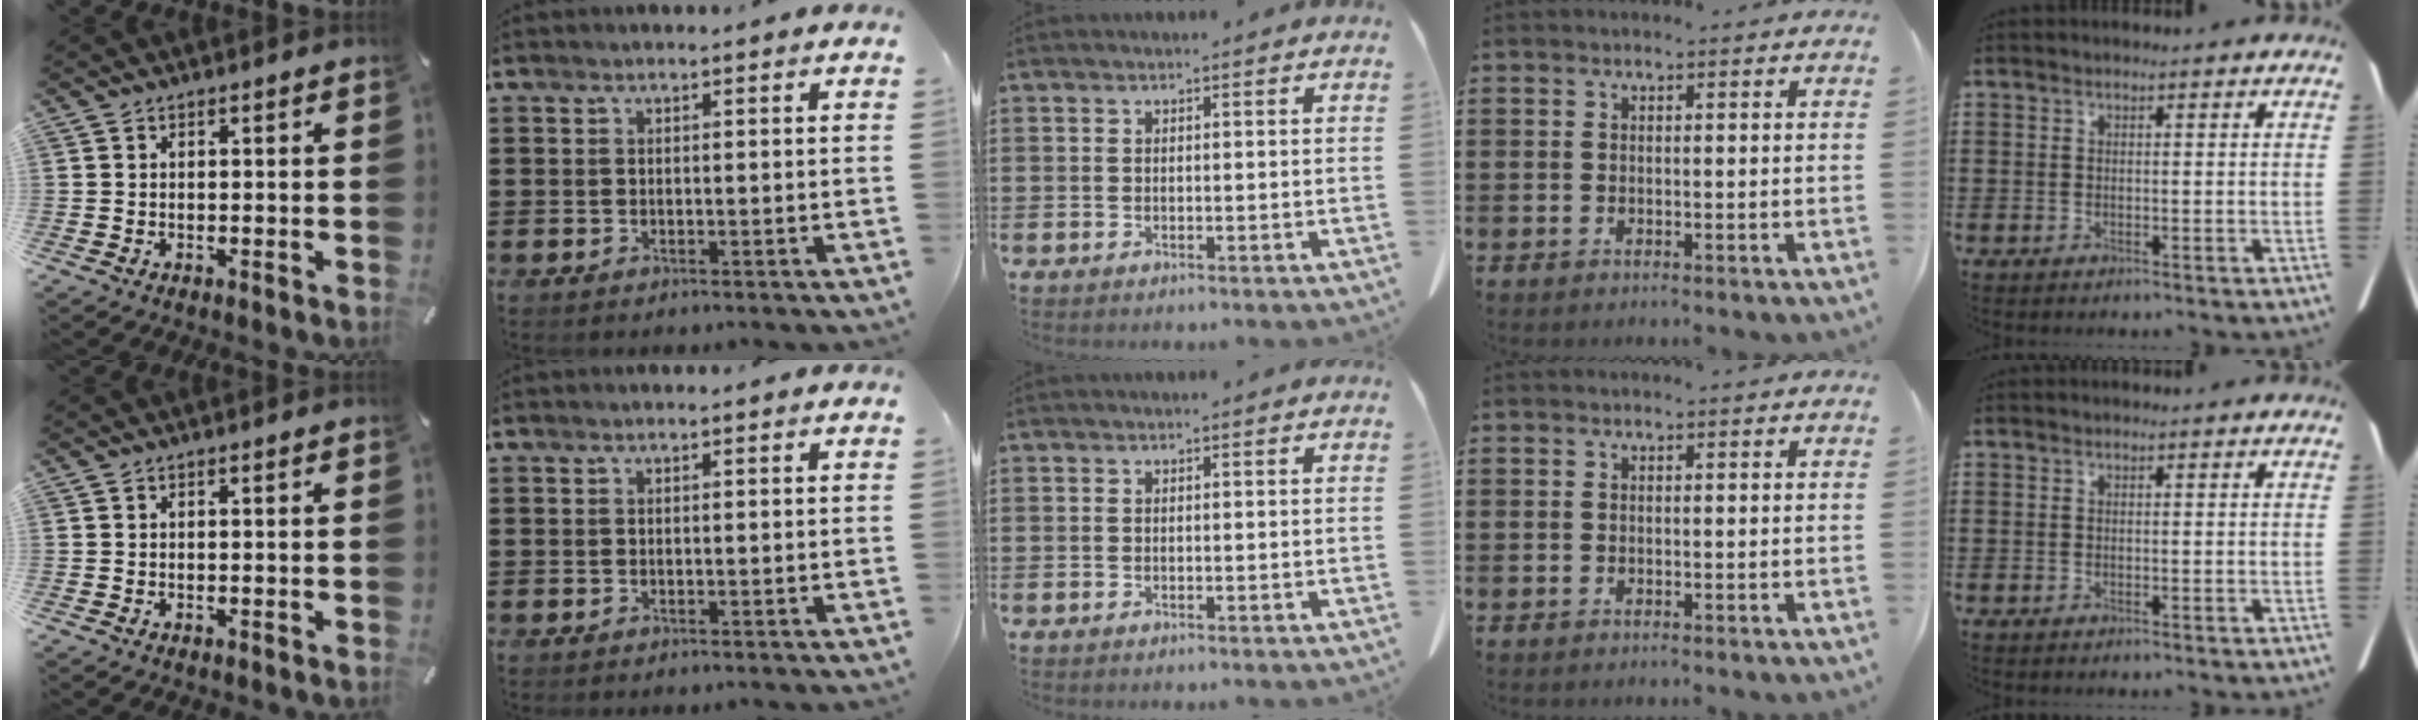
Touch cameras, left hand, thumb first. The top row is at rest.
{}